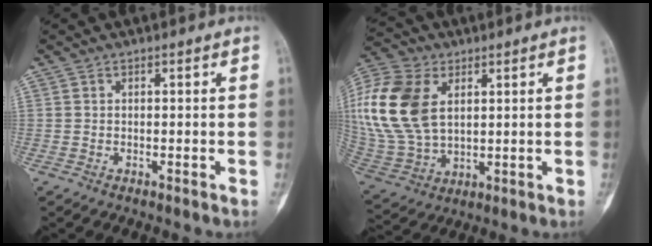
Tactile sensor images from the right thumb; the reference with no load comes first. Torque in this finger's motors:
{"motor_torque": [-0.72, 2.12, 1.67, 0.37, 0.50]}